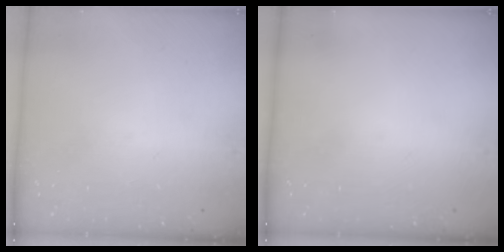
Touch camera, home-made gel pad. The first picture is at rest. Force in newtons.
{"total": 0.0}